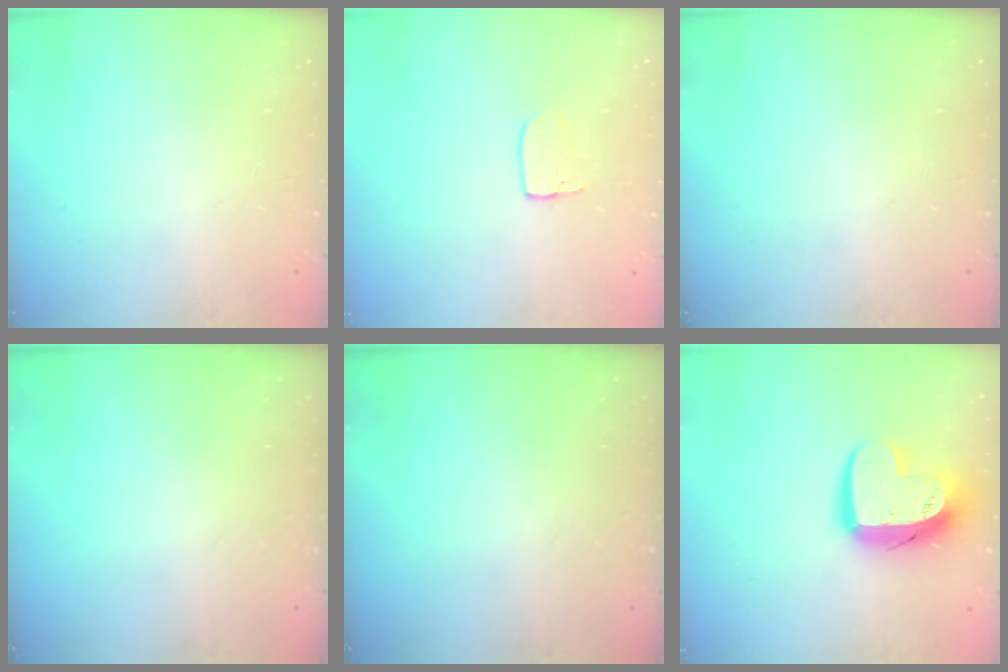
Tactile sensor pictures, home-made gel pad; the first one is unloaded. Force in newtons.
{"total": 3.7, "press": 3.7, "slide": 0.2}
{"total": 0.0}
{"total": 0.0}
{"total": 0.0}
{"total": 14.4, "press": 14.3, "slide": 1.4}